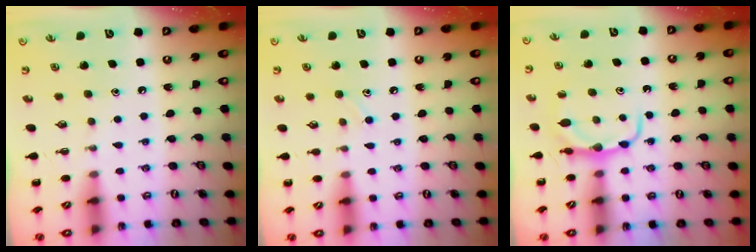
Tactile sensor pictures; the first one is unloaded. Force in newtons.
{"total": 7.1, "press": 6.6, "slide": 2.5}
{"total": 7.2, "press": 7.1, "slide": 0.8}